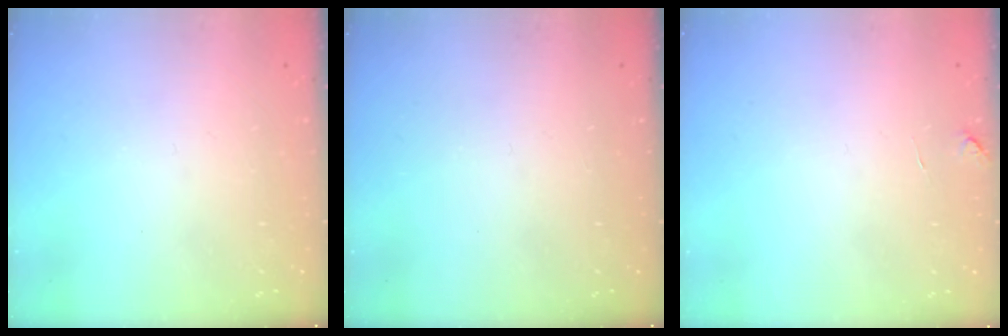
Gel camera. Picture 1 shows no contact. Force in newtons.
{"total": 0.0}
{"total": 1.3, "press": 1.2, "slide": 0.5}